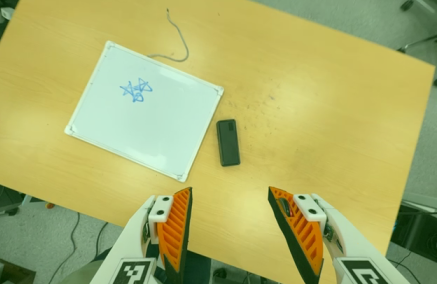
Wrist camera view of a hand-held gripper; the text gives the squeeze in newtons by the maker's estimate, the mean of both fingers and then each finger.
{"total": 0.0}